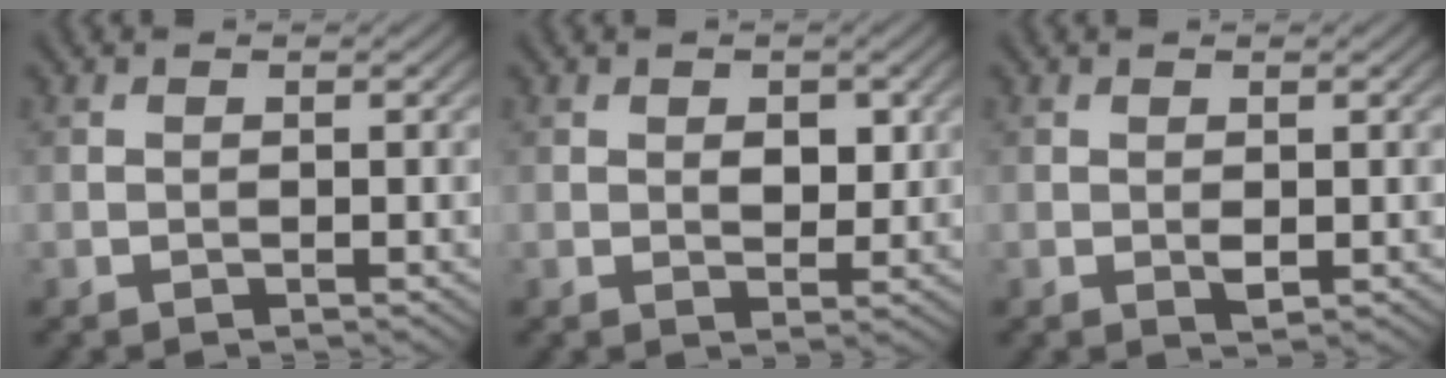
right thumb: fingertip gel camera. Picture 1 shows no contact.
{"total": 3.0, "force": [0.7, 1.8, 2.2], "torque": [-0.036, -0.005, 0.013]}
{"total": 1.1, "force": [0.1, 0.5, 0.9], "torque": [-0.017, -0.004, 0.001]}